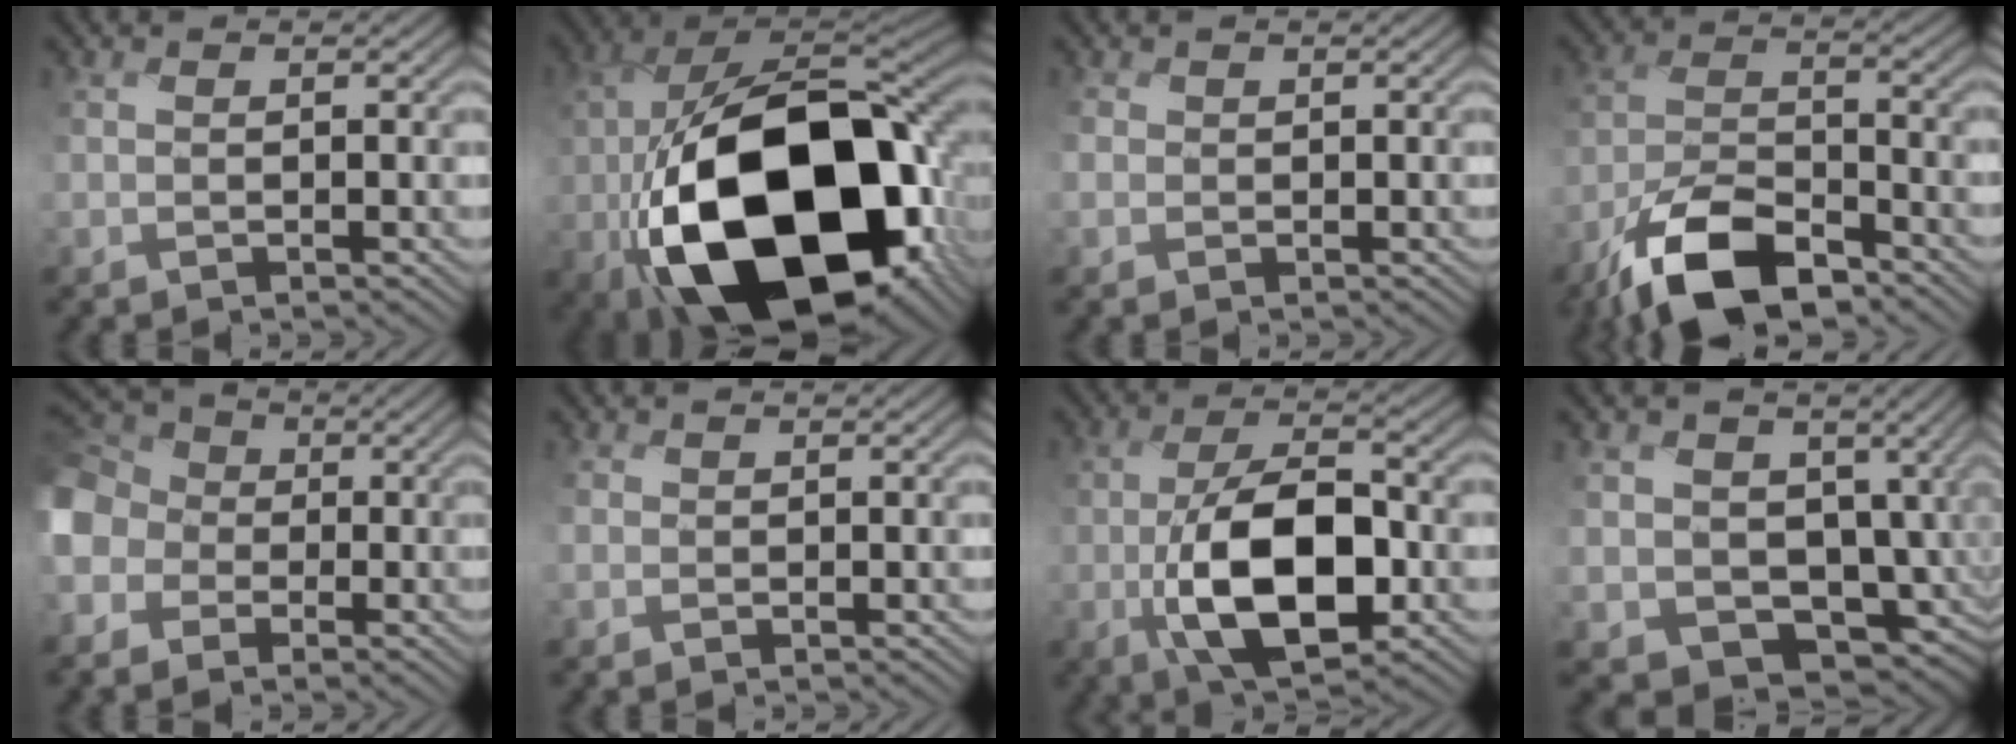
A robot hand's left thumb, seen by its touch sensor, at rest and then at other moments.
{"total": 22.6, "force": [-5.2, 14.1, 16.9], "torque": [-0.369, -0.069, -0.041]}
{"total": 1.9, "force": [0.0, 1.9, -0.1], "torque": [-0.017, -0.005, -0.006]}
{"total": 10.9, "force": [-7.5, 4.1, 6.8], "torque": [-0.128, 0.002, -0.159]}
{"total": 11.2, "force": [-2.4, 9.9, 4.7], "torque": [-0.177, -0.016, -0.083]}
{"total": 1.3, "force": [0.0, 1.3, -0.2], "torque": [-0.003, -0.003, -0.004]}
{"total": 11.1, "force": [-2.5, 5.6, 9.3], "torque": [-0.185, -0.007, -0.049]}
{"total": 10.1, "force": [0.5, 8.1, 5.9], "torque": [-0.132, -0.035, 0.013]}